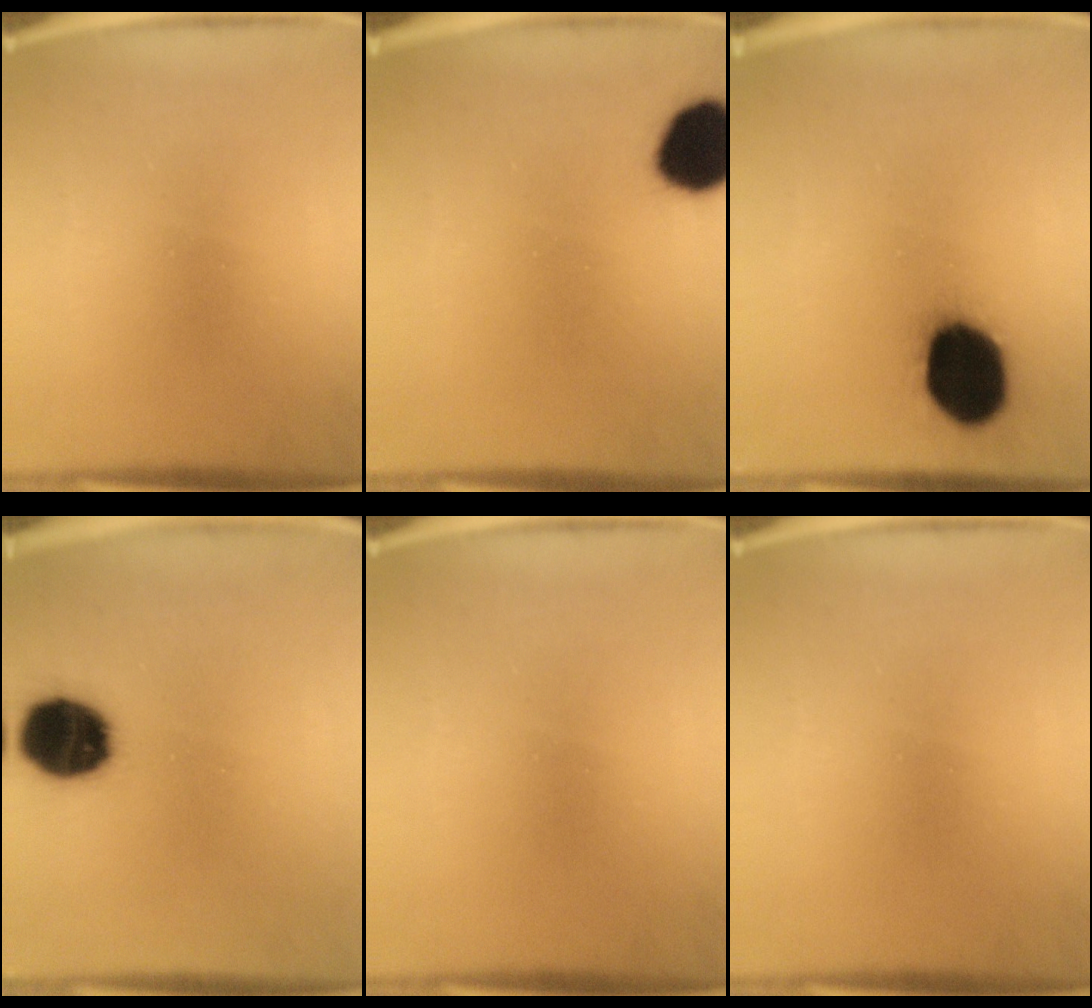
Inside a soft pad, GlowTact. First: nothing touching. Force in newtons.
{"total": 12.2}
{"total": 17.8}
{"total": 14.6}
{"total": 0.0}
{"total": 0.0}